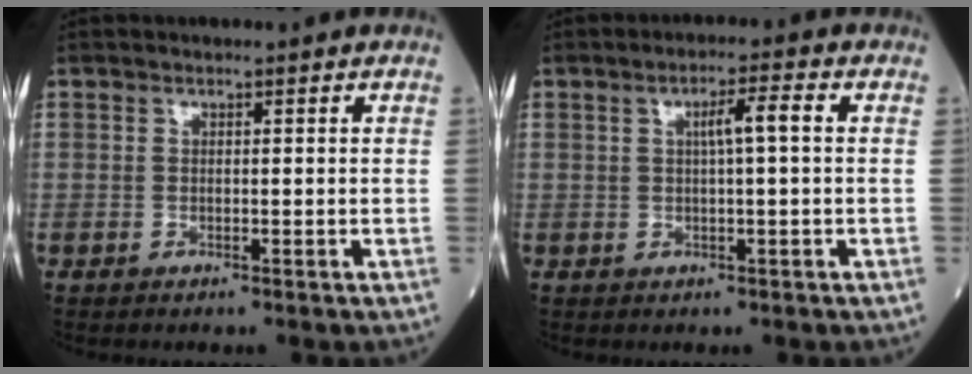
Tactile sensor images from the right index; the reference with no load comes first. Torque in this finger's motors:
{"motor_torque": [0.54, 0.07, 0.18, 0.08]}